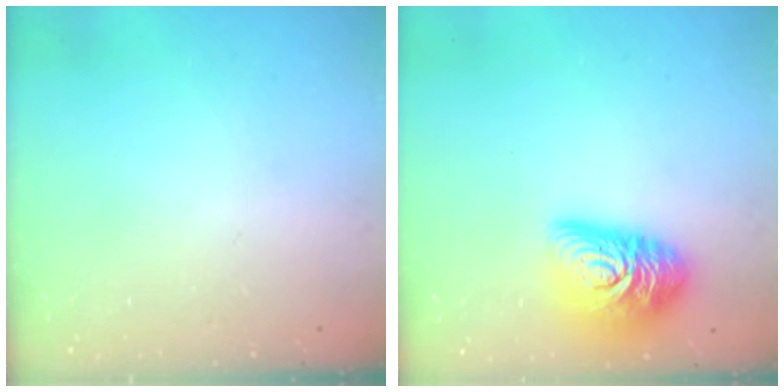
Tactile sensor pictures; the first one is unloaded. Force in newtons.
{"total": 15.0, "press": 15.0, "slide": 1.0}